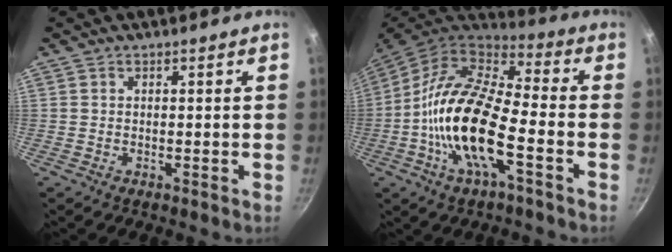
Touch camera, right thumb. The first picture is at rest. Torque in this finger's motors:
{"motor_torque": [-0.15, 1.65, 2.00, -0.77, 0.30]}